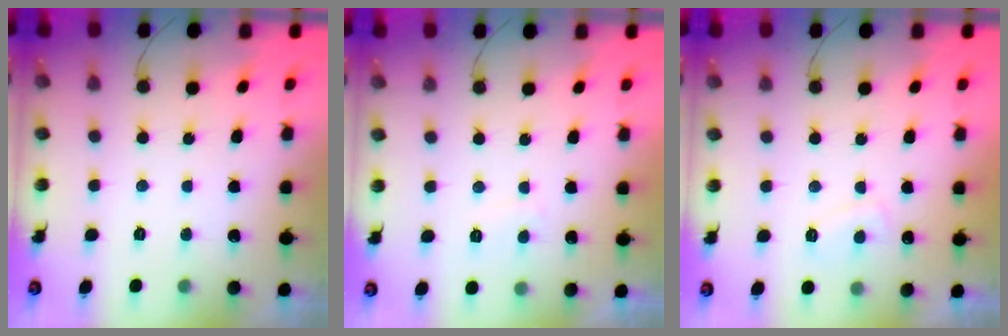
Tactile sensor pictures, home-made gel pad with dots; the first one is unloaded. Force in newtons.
{"total": 1.7, "press": 1.6, "slide": 0.6}
{"total": 3.5, "press": 3.4, "slide": 0.7}